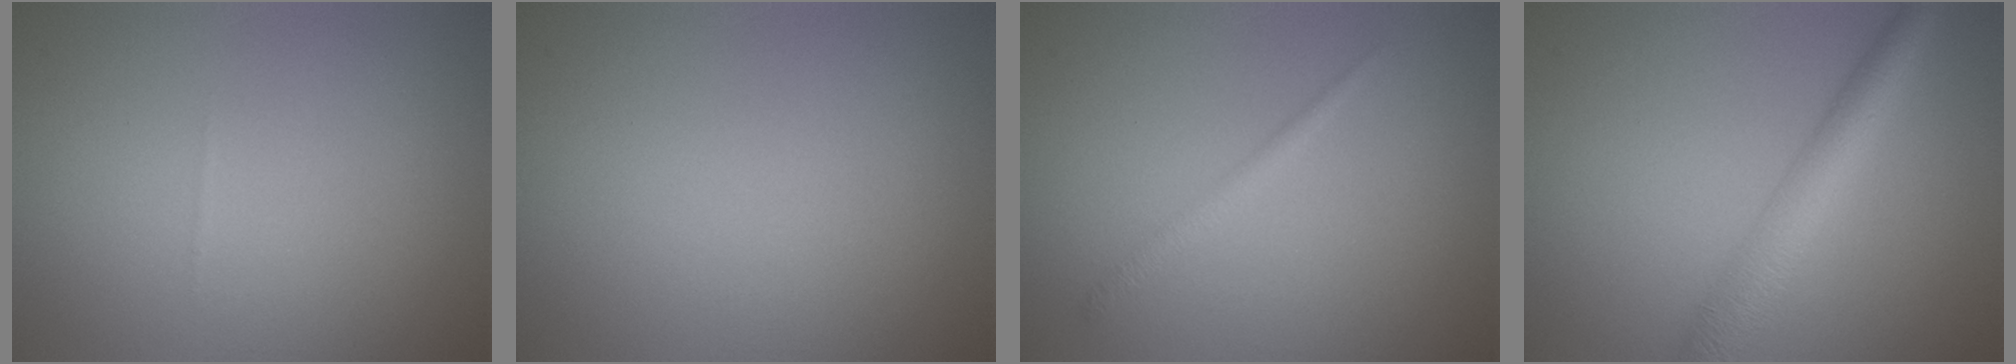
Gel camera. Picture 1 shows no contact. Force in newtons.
{"total": 0.0}
{"total": 1.1, "press": 1.1, "slide": 0.1}
{"total": 4.4, "press": 4.4, "slide": 0.1}